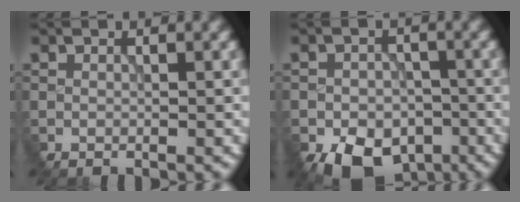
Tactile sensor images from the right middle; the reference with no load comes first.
{"total": 7.0, "force": [-4.0, 4.4, 3.6], "torque": [-0.062, -0.028, -0.055]}